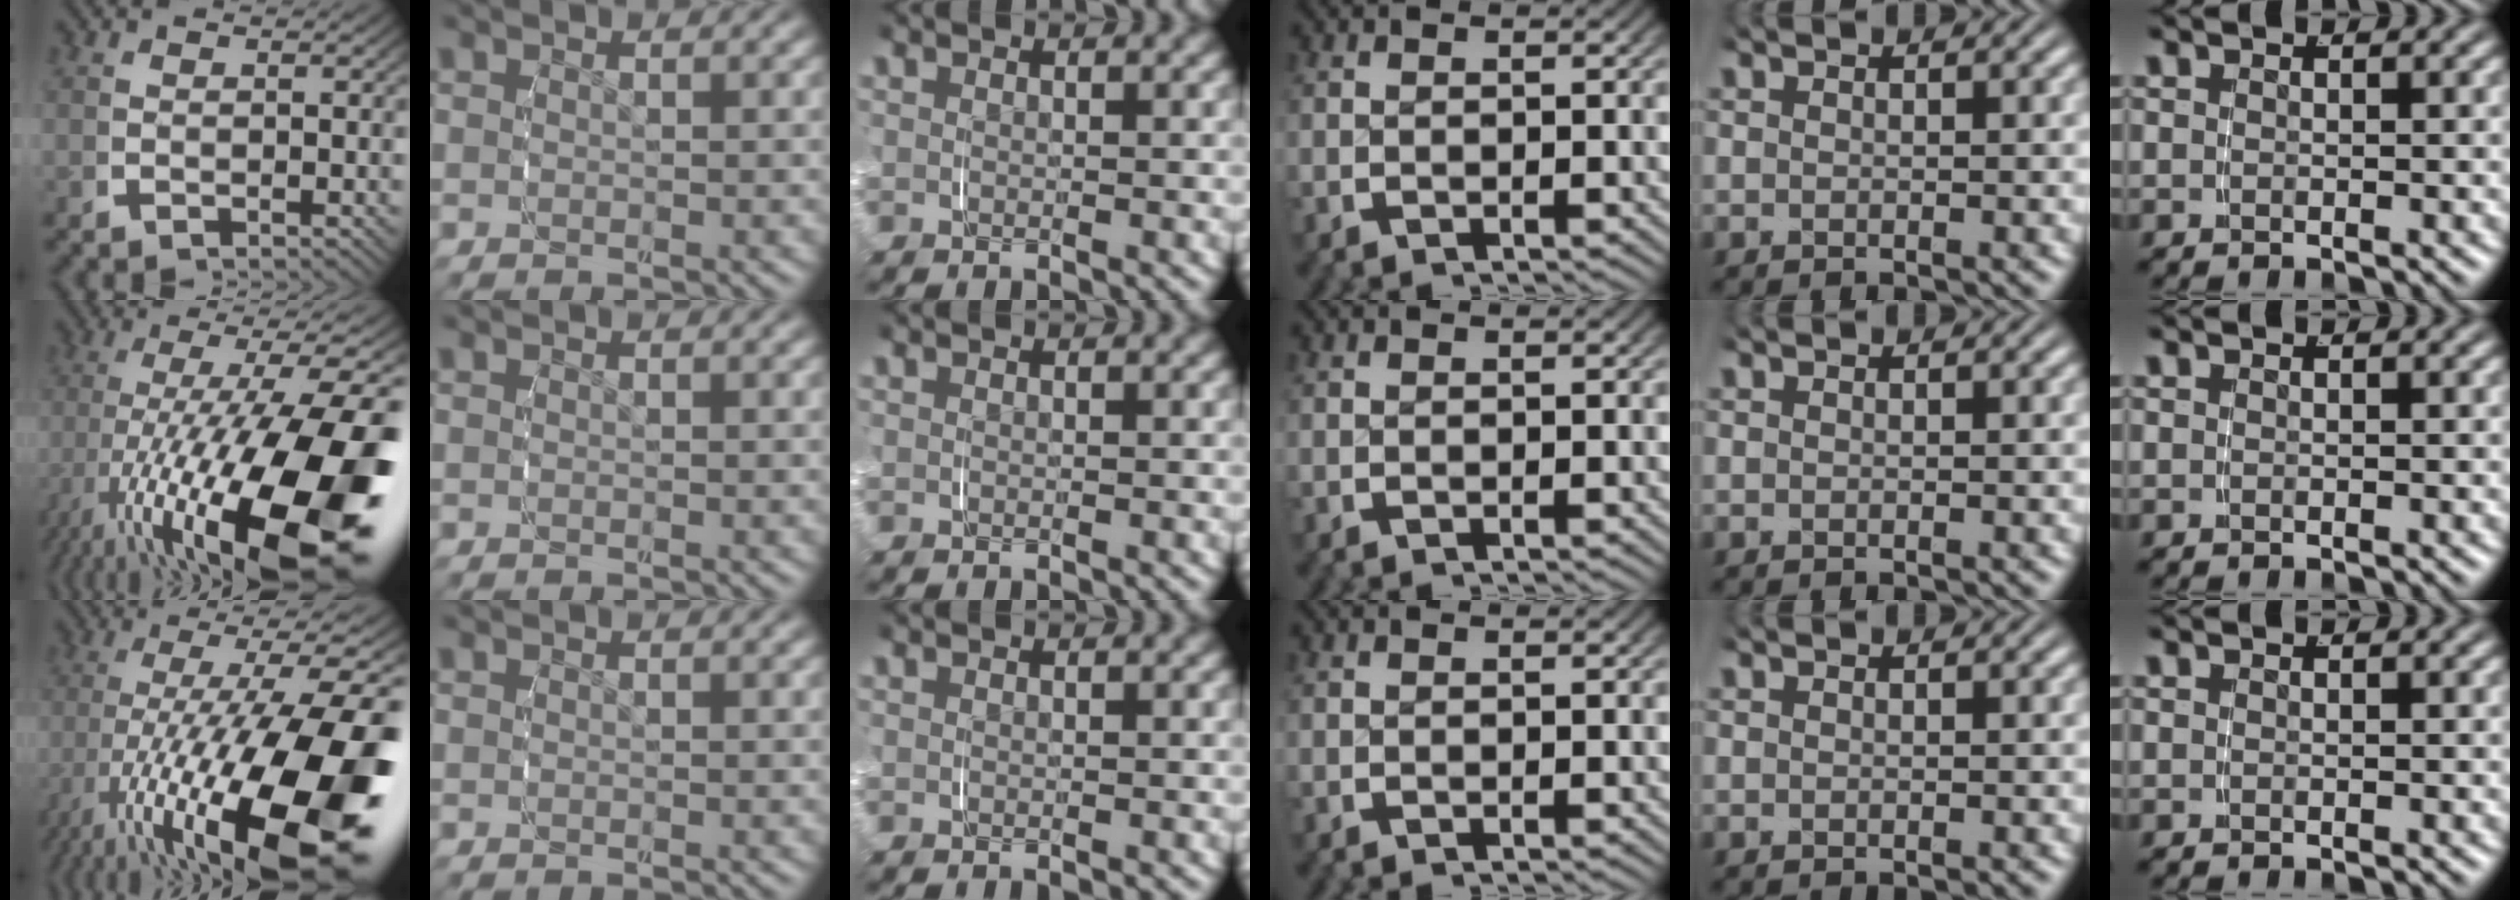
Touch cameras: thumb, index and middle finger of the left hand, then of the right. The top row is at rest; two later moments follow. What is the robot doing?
{"motion": "grasp_and_lifting", "object": "glasses case"}